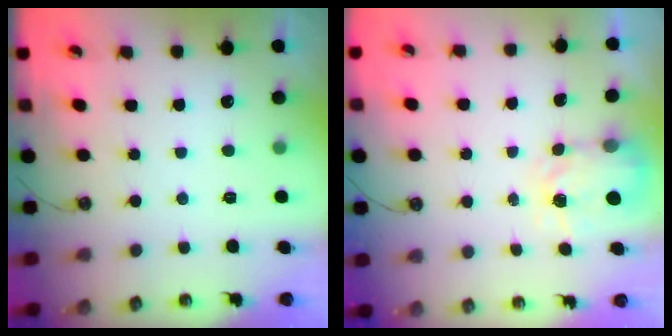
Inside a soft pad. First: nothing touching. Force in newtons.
{"total": 3.9, "press": 3.9, "slide": 0.6}